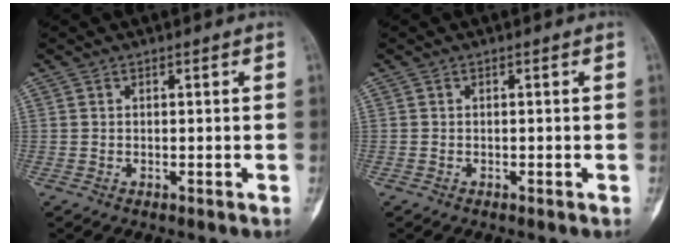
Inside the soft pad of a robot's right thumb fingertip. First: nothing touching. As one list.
[{"total": 0.0}]